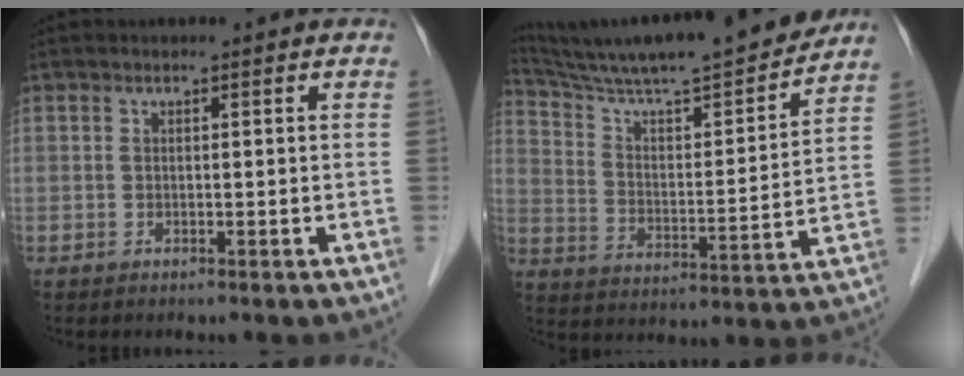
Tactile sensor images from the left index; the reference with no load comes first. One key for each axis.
{"total": 22.1, "fx": 19.9, "fy": 0.8, "fz": 9.6, "tx": -0.161, "ty": -0.011, "tz": 0.309}